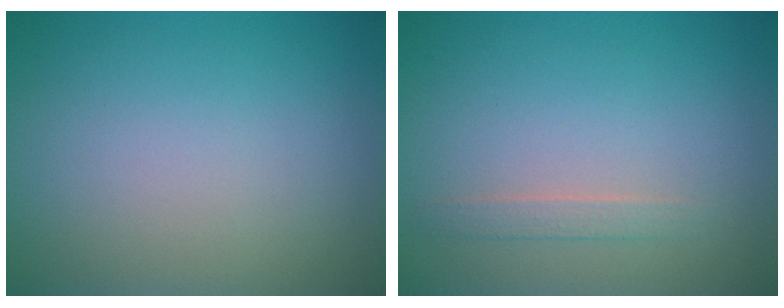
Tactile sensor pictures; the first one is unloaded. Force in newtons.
{"total": 1.1, "press": 1.1, "slide": 0.1}